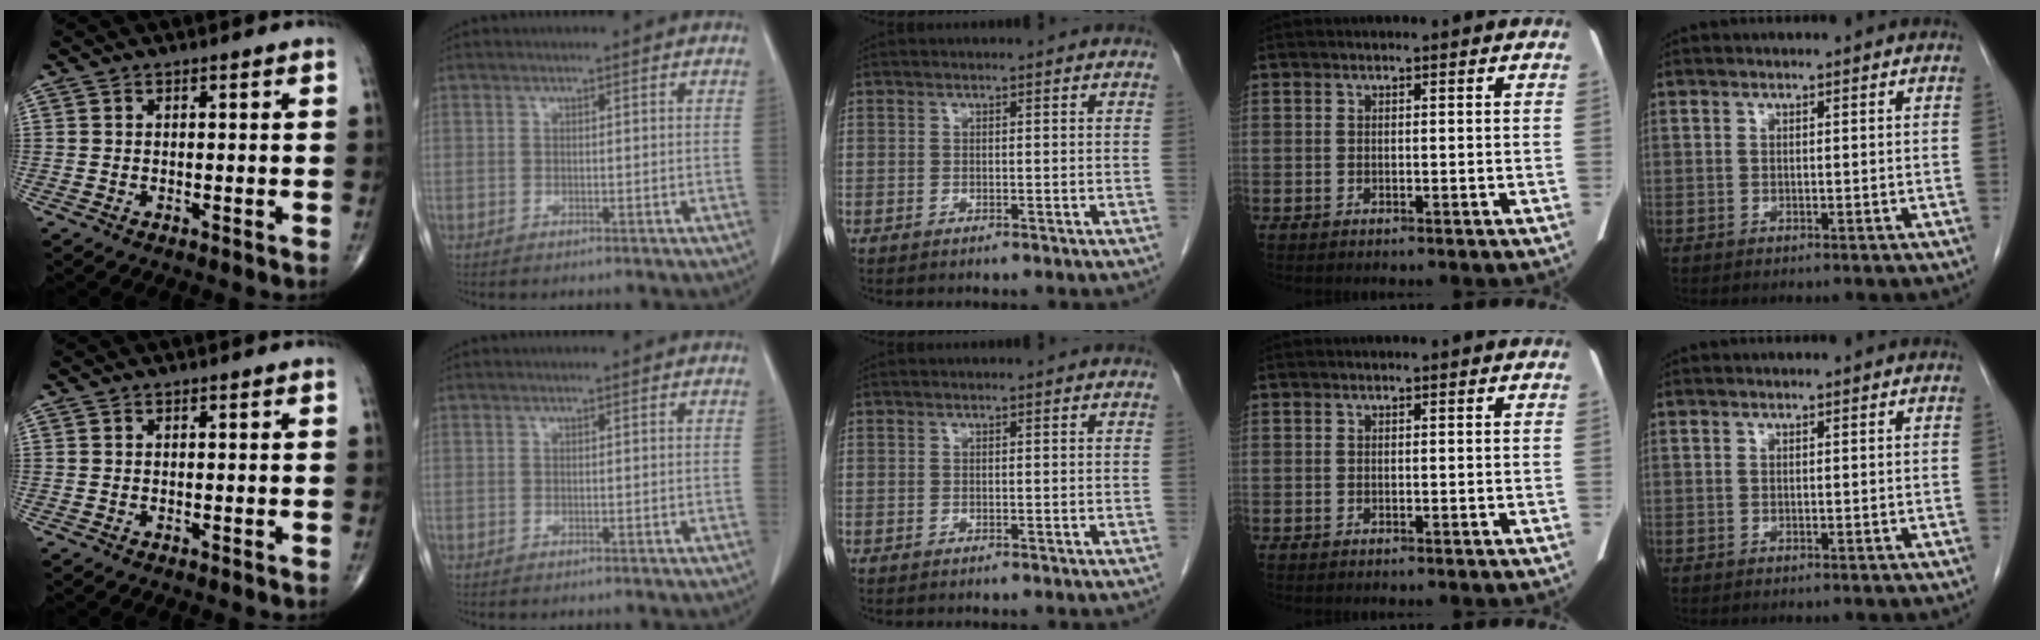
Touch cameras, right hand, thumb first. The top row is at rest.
{}